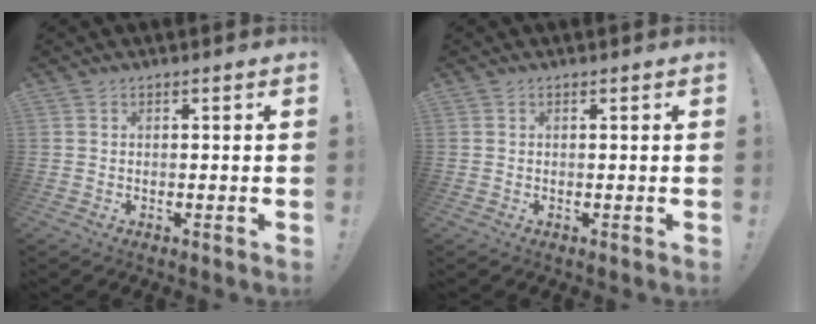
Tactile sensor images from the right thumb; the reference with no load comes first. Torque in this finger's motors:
{"motor_torque": [0.20, 0.06, 0.13, -0.02, -0.10]}